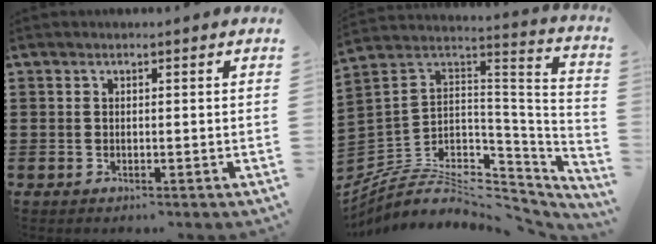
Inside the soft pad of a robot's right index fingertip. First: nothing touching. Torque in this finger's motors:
{"motor_torque": [-0.22, -0.08, -1.05, -0.21]}